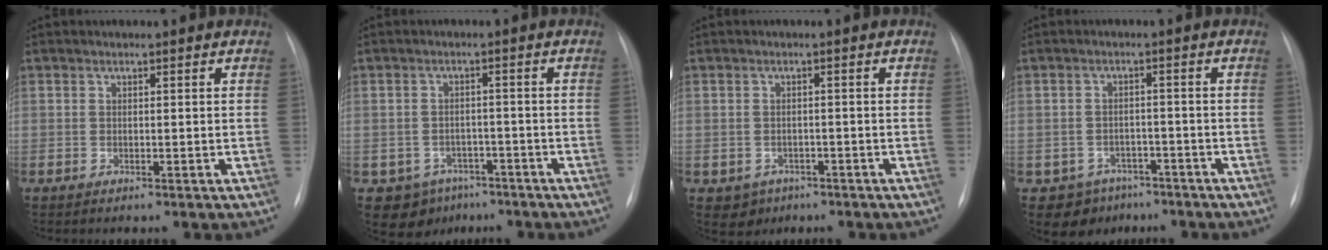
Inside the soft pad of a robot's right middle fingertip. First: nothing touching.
{"total": 6.5, "force": [-4.0, 5.0, 1.2], "torque": [-0.013, 0.011, -0.049]}
{"total": 3.3, "force": [-1.7, 2.8, 0.5], "torque": [-0.007, 0.008, -0.016]}
{"total": 5.9, "force": [-4.0, 4.4, 0.4], "torque": [0.002, 0.013, -0.051]}